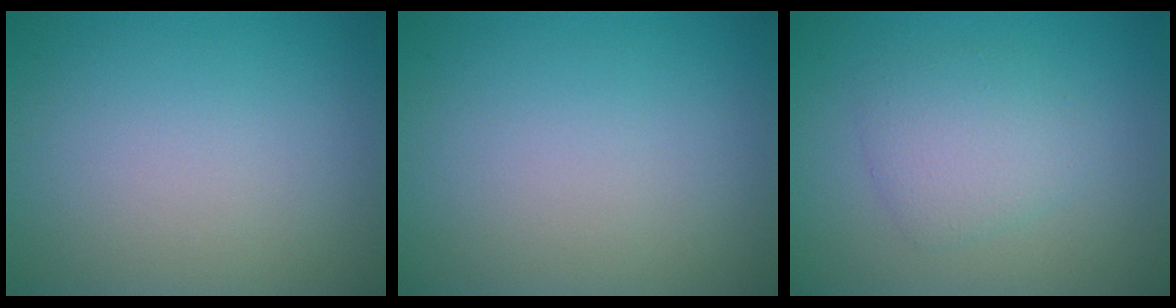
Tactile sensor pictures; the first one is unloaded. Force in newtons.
{"total": 0.0}
{"total": 2.9, "press": 2.9, "slide": 0.1}